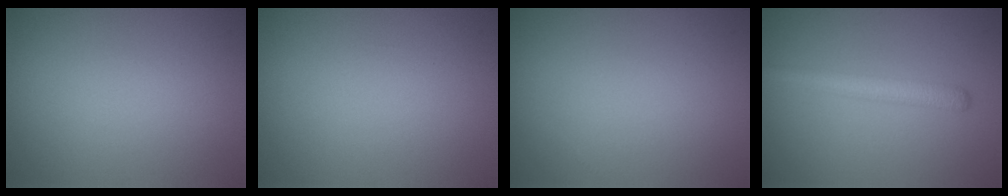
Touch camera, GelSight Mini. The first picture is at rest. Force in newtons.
{"total": 0.0}
{"total": 0.0}
{"total": 2.6, "press": 2.6, "slide": 0.1}